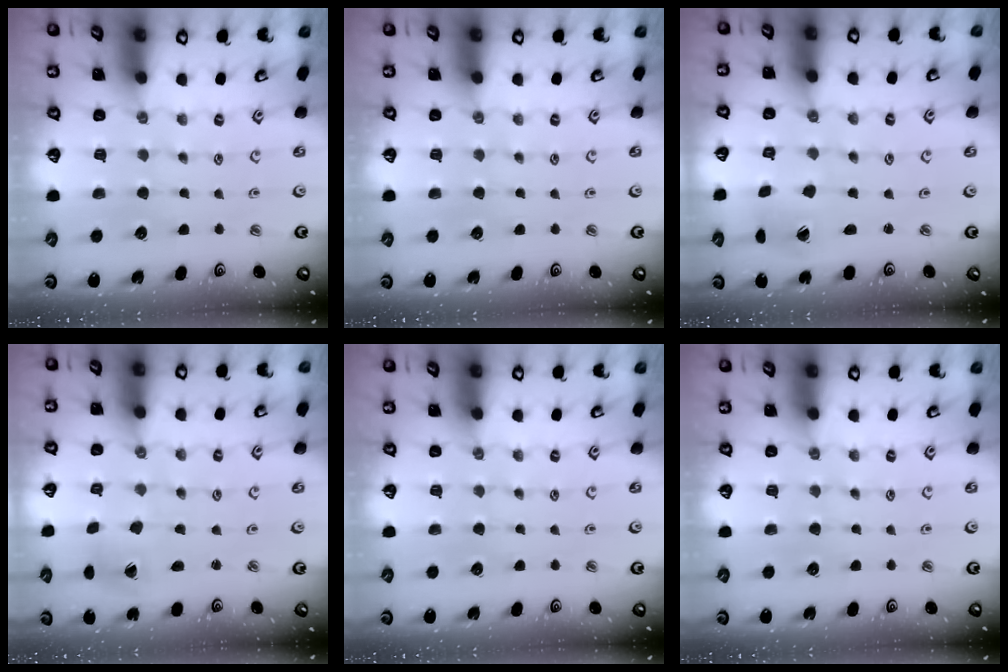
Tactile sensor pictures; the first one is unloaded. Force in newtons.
{"total": 0.0}
{"total": 2.2, "press": 2.2, "slide": 0.3}
{"total": 1.3, "press": 1.3, "slide": 0.1}
{"total": 0.0}
{"total": 0.0}